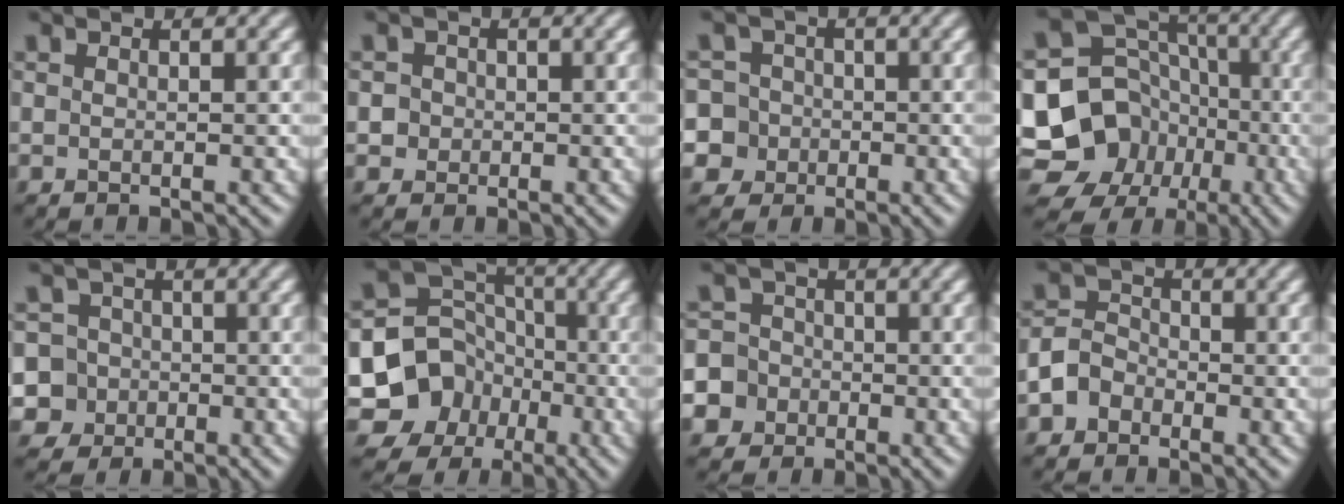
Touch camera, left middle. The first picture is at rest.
{"total": 2.1, "force": [0.2, 2.0, 0.6], "torque": [0.010, 0.012, 0.001]}
{"total": 7.2, "force": [-1.5, 6.8, 2.0], "torque": [-0.034, 0.023, -0.064]}
{"total": 13.9, "force": [-5.4, 12.1, 4.2], "torque": [-0.095, -0.022, -0.110]}
{"total": 7.2, "force": [-1.9, 6.7, 1.9], "torque": [-0.032, 0.019, -0.068]}
{"total": 10.0, "force": [-3.7, 8.9, 2.8], "torque": [-0.049, -0.006, -0.089]}
{"total": 7.8, "force": [-3.2, 7.0, 1.5], "torque": [-0.037, -0.002, -0.091]}
{"total": 3.1, "force": [-1.7, 2.4, 0.9], "torque": [-0.008, 0.006, -0.044]}